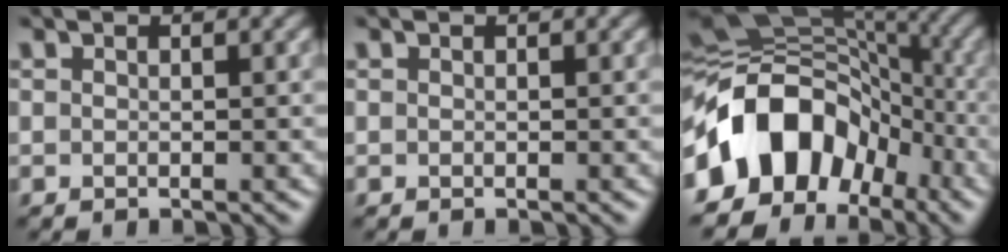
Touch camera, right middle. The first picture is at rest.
{"total": 0.0}
{"total": 12.6, "force": [-5.2, 8.9, 7.3], "torque": [-0.122, 0.022, -0.109]}